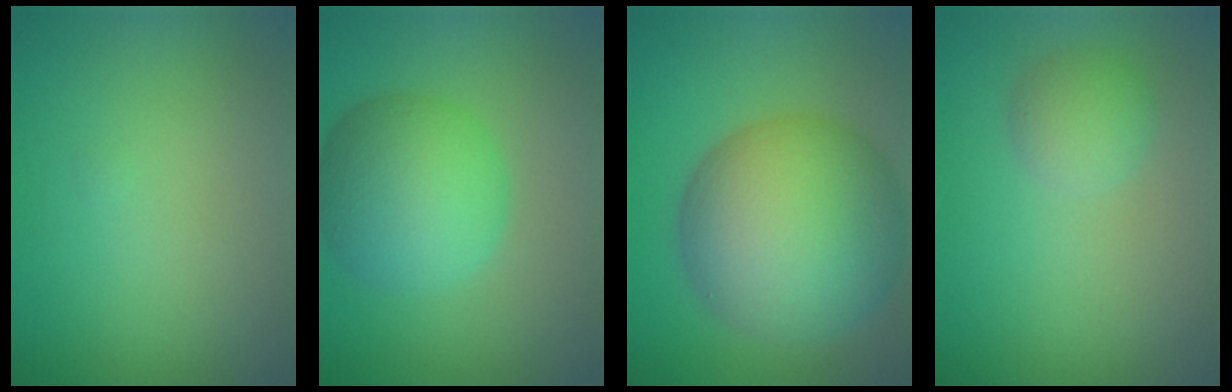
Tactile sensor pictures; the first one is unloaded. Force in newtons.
{"total": 7.1, "press": 7.1, "slide": 0.2}
{"total": 13.3, "press": 13.3, "slide": 0.5}
{"total": 2.2, "press": 2.2, "slide": 0.2}